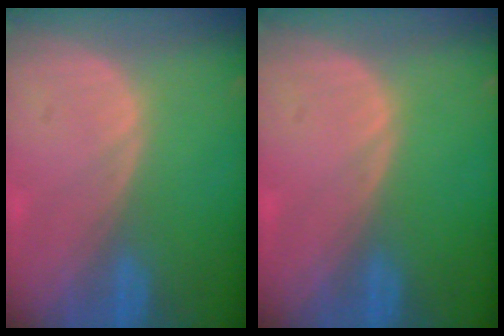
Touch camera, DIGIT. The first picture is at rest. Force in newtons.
{"total": 0.0}